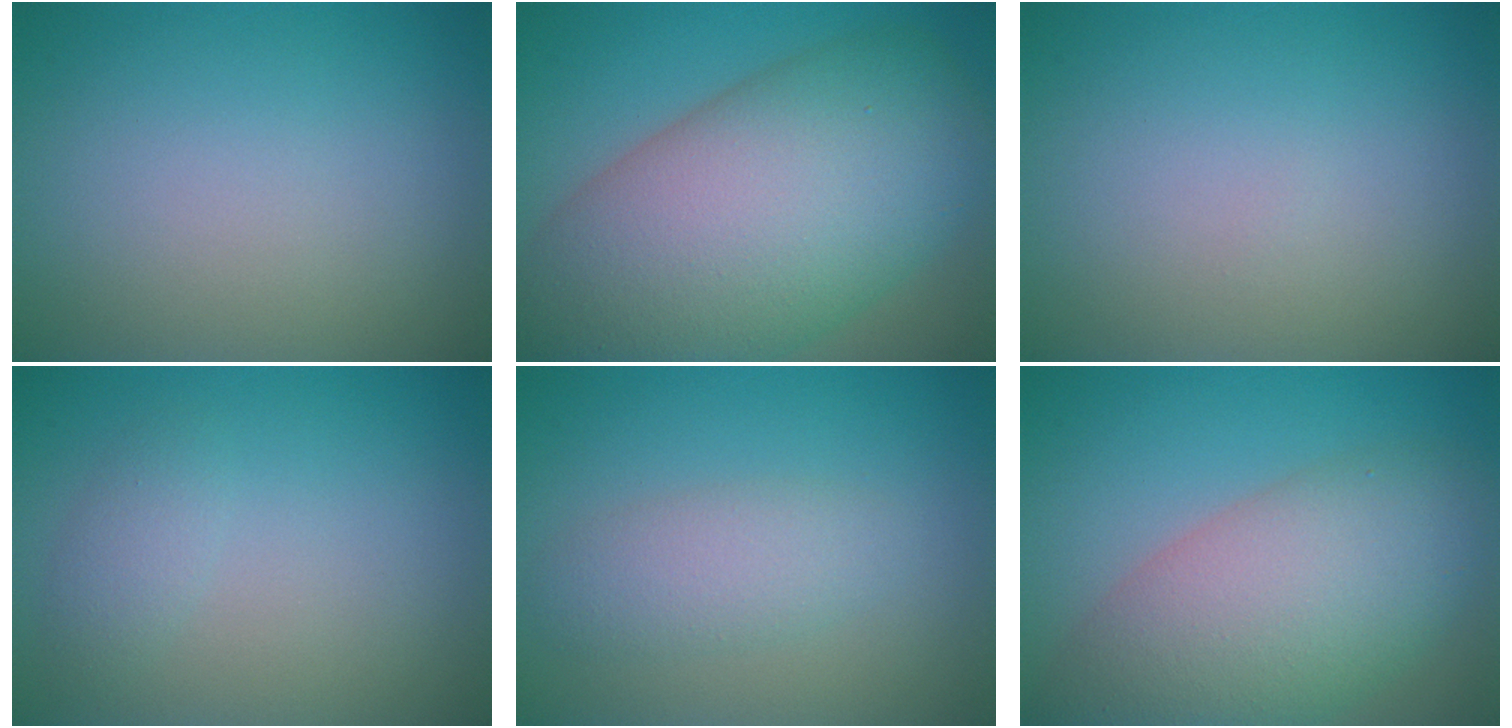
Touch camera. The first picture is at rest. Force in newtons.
{"total": 15.7, "press": 15.6, "slide": 0.7}
{"total": 0.0}
{"total": 1.5, "press": 1.5, "slide": 0.1}
{"total": 2.7, "press": 2.7, "slide": 0.0}
{"total": 8.9, "press": 8.8, "slide": 0.7}